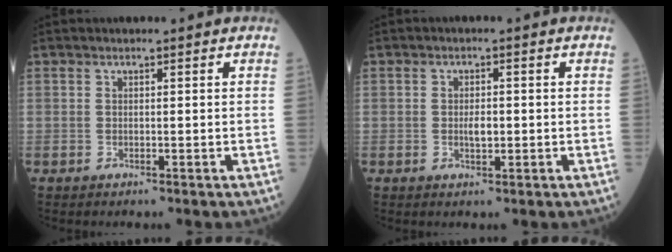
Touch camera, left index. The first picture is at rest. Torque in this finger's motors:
{"motor_torque": [0.27, 0.00, 0.07, 0.03]}